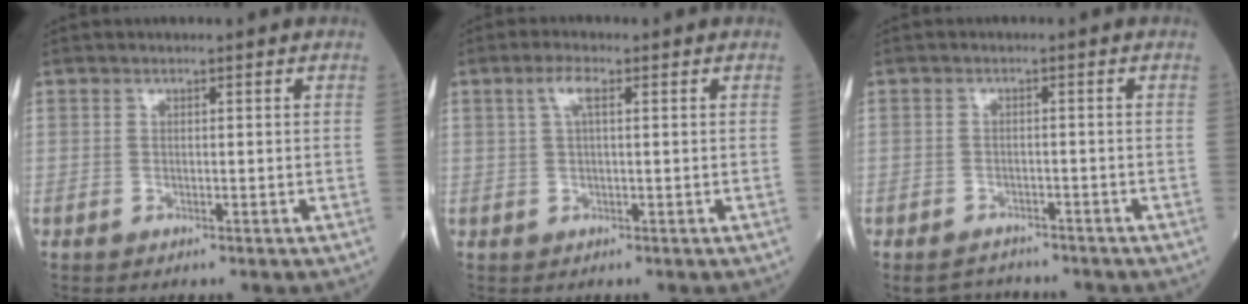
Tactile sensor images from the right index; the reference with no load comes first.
{"total": 2.5, "force": [1.0, 0.5, 2.2], "torque": [-0.048, 0.017, 0.023]}
{"total": 3.6, "force": [-3.3, 1.2, -0.2], "torque": [0.004, -0.003, -0.053]}